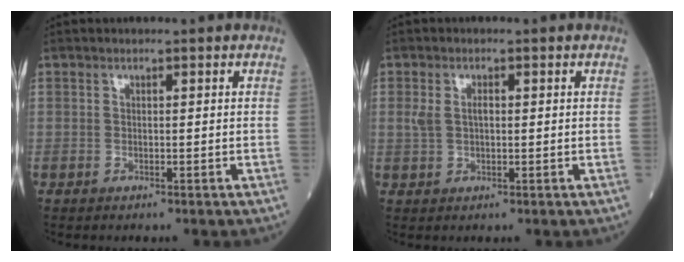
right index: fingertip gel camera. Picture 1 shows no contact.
{"total": 2.7, "force": [0.4, 1.5, 2.2], "torque": [-0.050, 0.016, 0.013]}